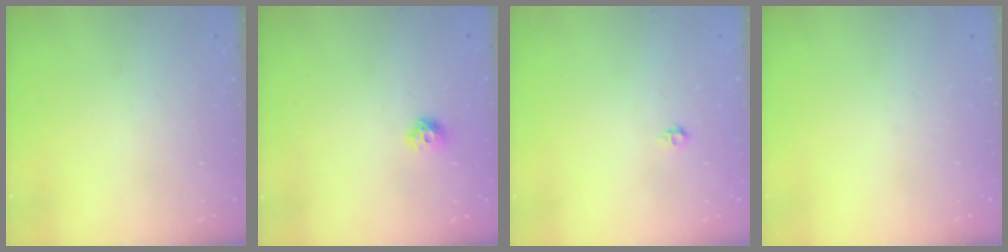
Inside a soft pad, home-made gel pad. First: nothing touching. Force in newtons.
{"total": 7.3, "press": 7.2, "slide": 0.8}
{"total": 4.0, "press": 3.9, "slide": 0.7}
{"total": 0.0}